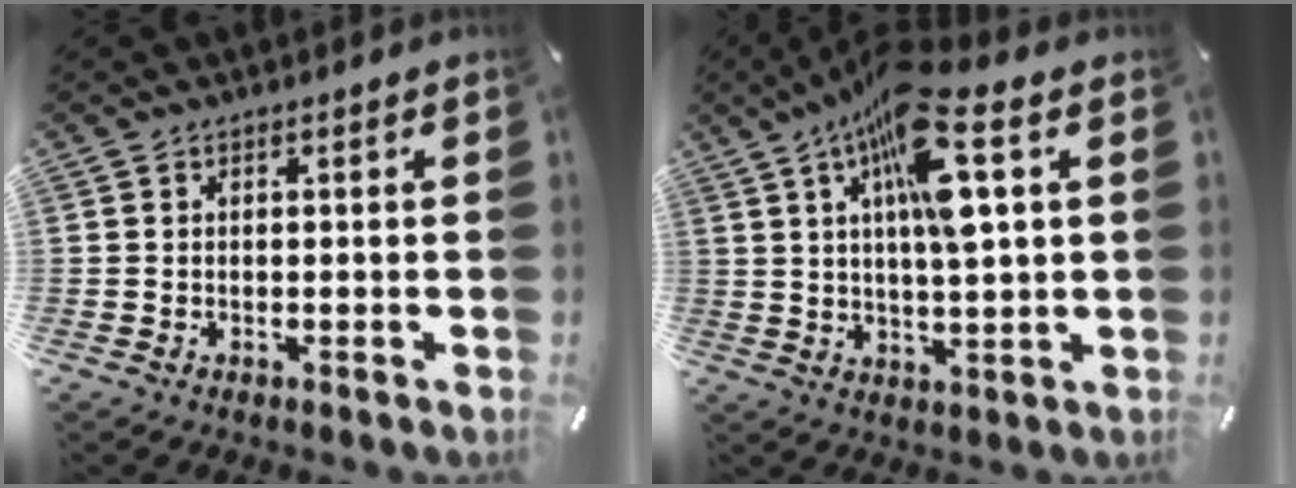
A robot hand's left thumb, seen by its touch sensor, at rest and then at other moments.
{"total": 14.9, "force": [6.4, 3.7, 13.0], "torque": [-0.227, -0.021, 0.100]}